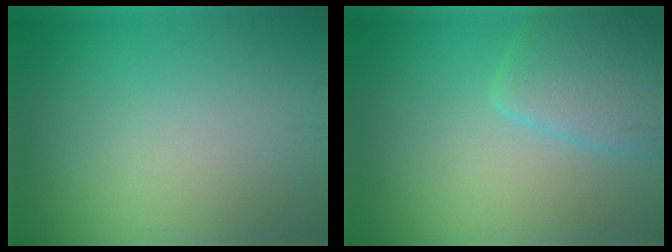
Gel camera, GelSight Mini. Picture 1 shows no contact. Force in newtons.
{"total": 3.9, "press": 3.9, "slide": 0.2}